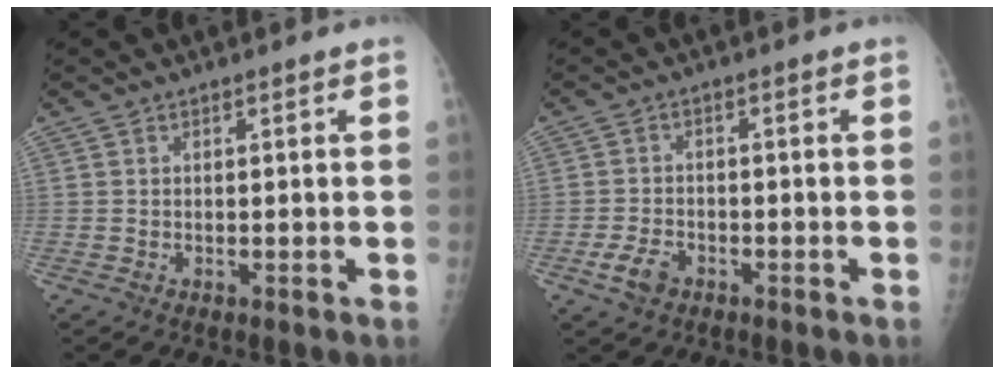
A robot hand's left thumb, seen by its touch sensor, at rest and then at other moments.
{"total": 4.0, "force": [-2.3, 2.6, 2.0], "torque": [-0.039, 0.008, -0.041]}